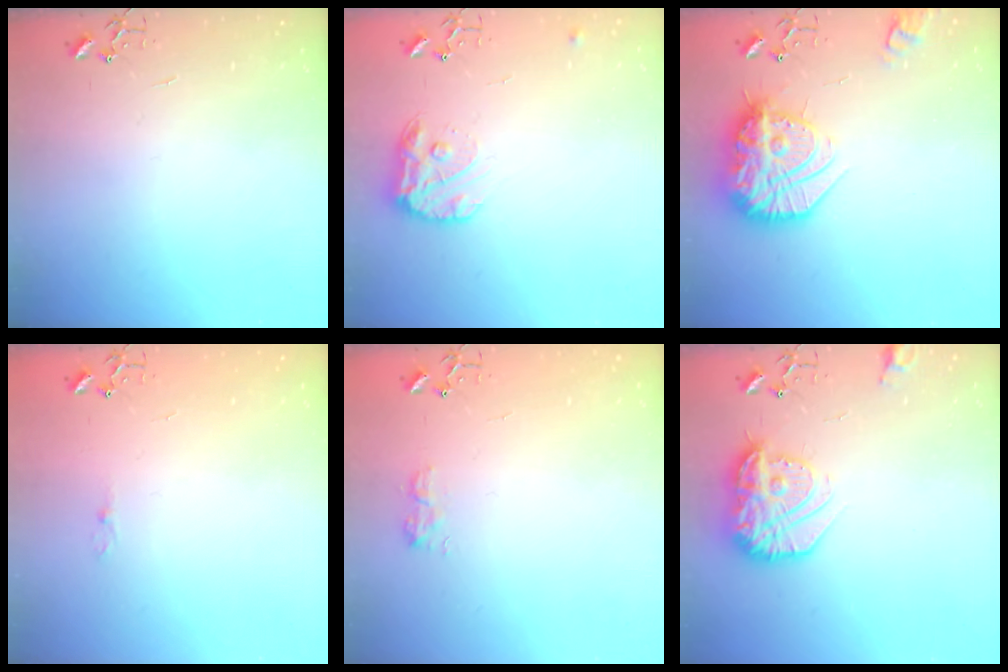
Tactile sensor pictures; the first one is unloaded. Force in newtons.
{"total": 12.1, "press": 12.1, "slide": 0.5}
{"total": 24.2, "press": 24.2, "slide": 1.5}
{"total": 2.7, "press": 2.7, "slide": 0.4}
{"total": 8.8, "press": 8.7, "slide": 0.4}
{"total": 20.4, "press": 20.4, "slide": 1.6}